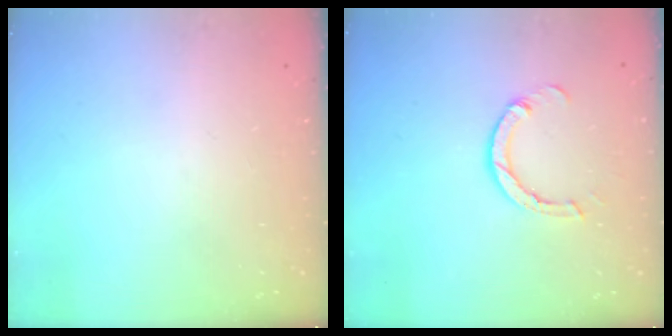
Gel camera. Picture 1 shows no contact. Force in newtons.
{"total": 3.6, "press": 3.6, "slide": 0.2}